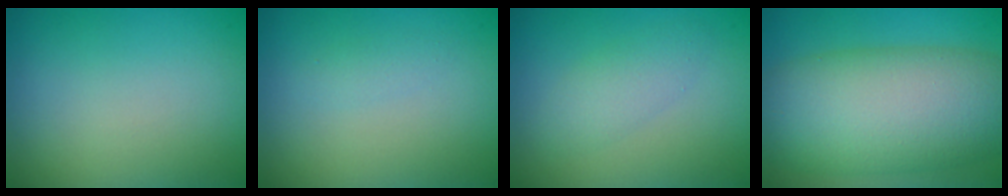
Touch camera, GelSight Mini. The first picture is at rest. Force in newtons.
{"total": 0.9, "press": 0.9, "slide": 0.1}
{"total": 2.4, "press": 2.4, "slide": 0.1}
{"total": 12.1, "press": 12.1, "slide": 0.6}